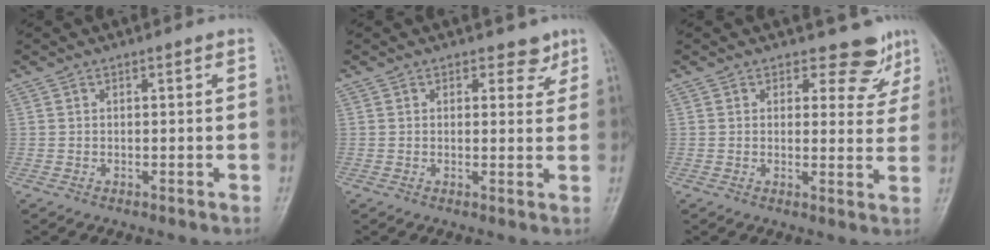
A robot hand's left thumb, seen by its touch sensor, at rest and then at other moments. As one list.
[{"total": 2.8, "force": [2.0, 1.8, 0.9], "torque": [0.012, -0.011, 0.023]}, {"total": 5.5, "force": [4.5, 3.1, 0.8], "torque": [0.019, -0.035, 0.045]}]